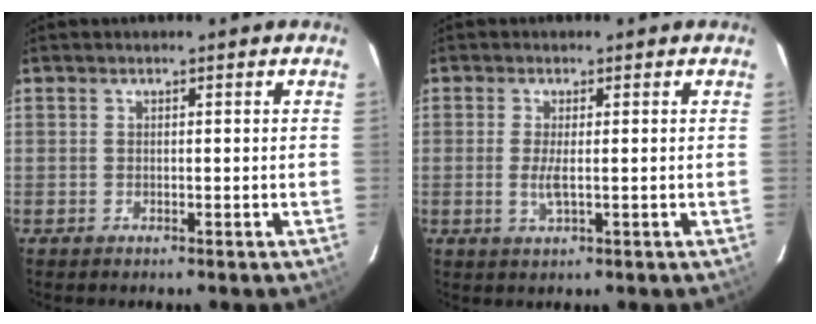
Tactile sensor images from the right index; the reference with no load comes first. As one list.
[{"total": 3.1, "force": [-0.3, 0.4, 3.0], "torque": [-0.064, -0.005, -0.007]}]